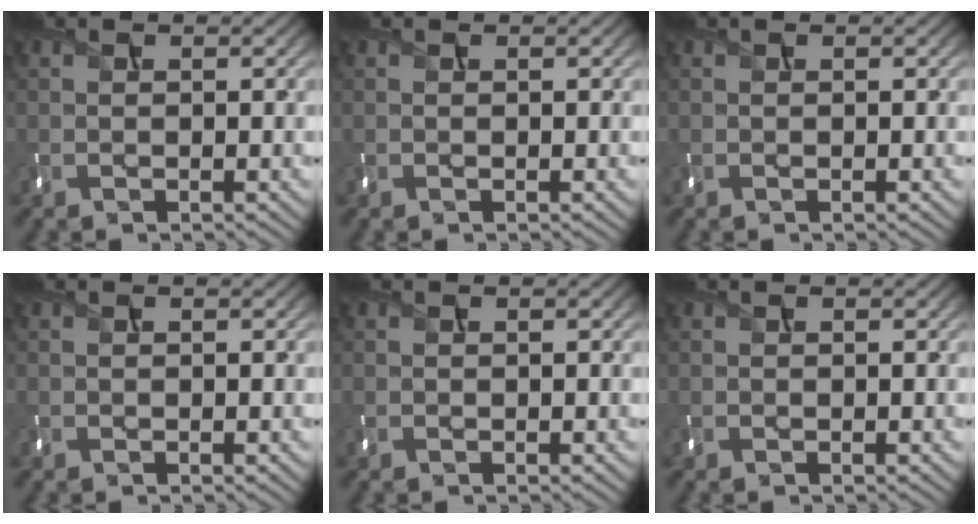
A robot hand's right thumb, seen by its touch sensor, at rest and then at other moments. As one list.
[{"total": 0.0}, {"total": 0.0}, {"total": 0.0}, {"total": 0.0}, {"total": 0.0}]